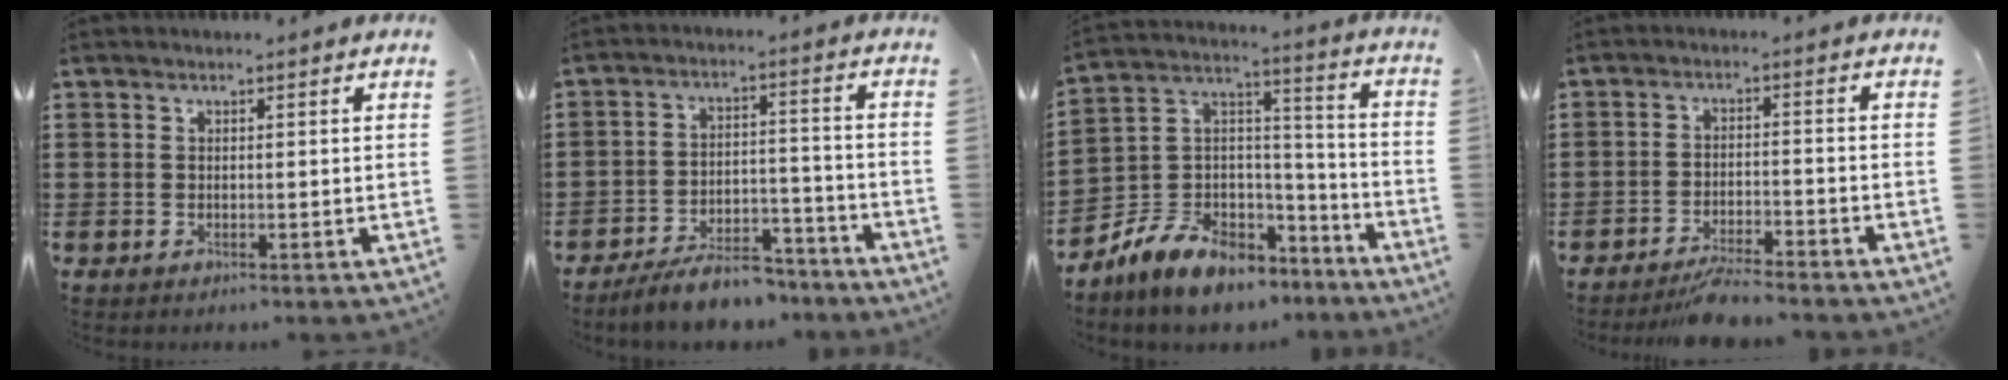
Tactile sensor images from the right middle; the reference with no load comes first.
{"total": 8.1, "force": [-7.3, 1.9, 2.8], "torque": [-0.037, 0.021, -0.136]}
{"total": 8.8, "force": [-6.9, 4.7, 3.0], "torque": [-0.087, 0.007, -0.137]}
{"total": 4.8, "force": [-4.6, 0.3, 1.6], "torque": [-0.026, 0.000, -0.090]}